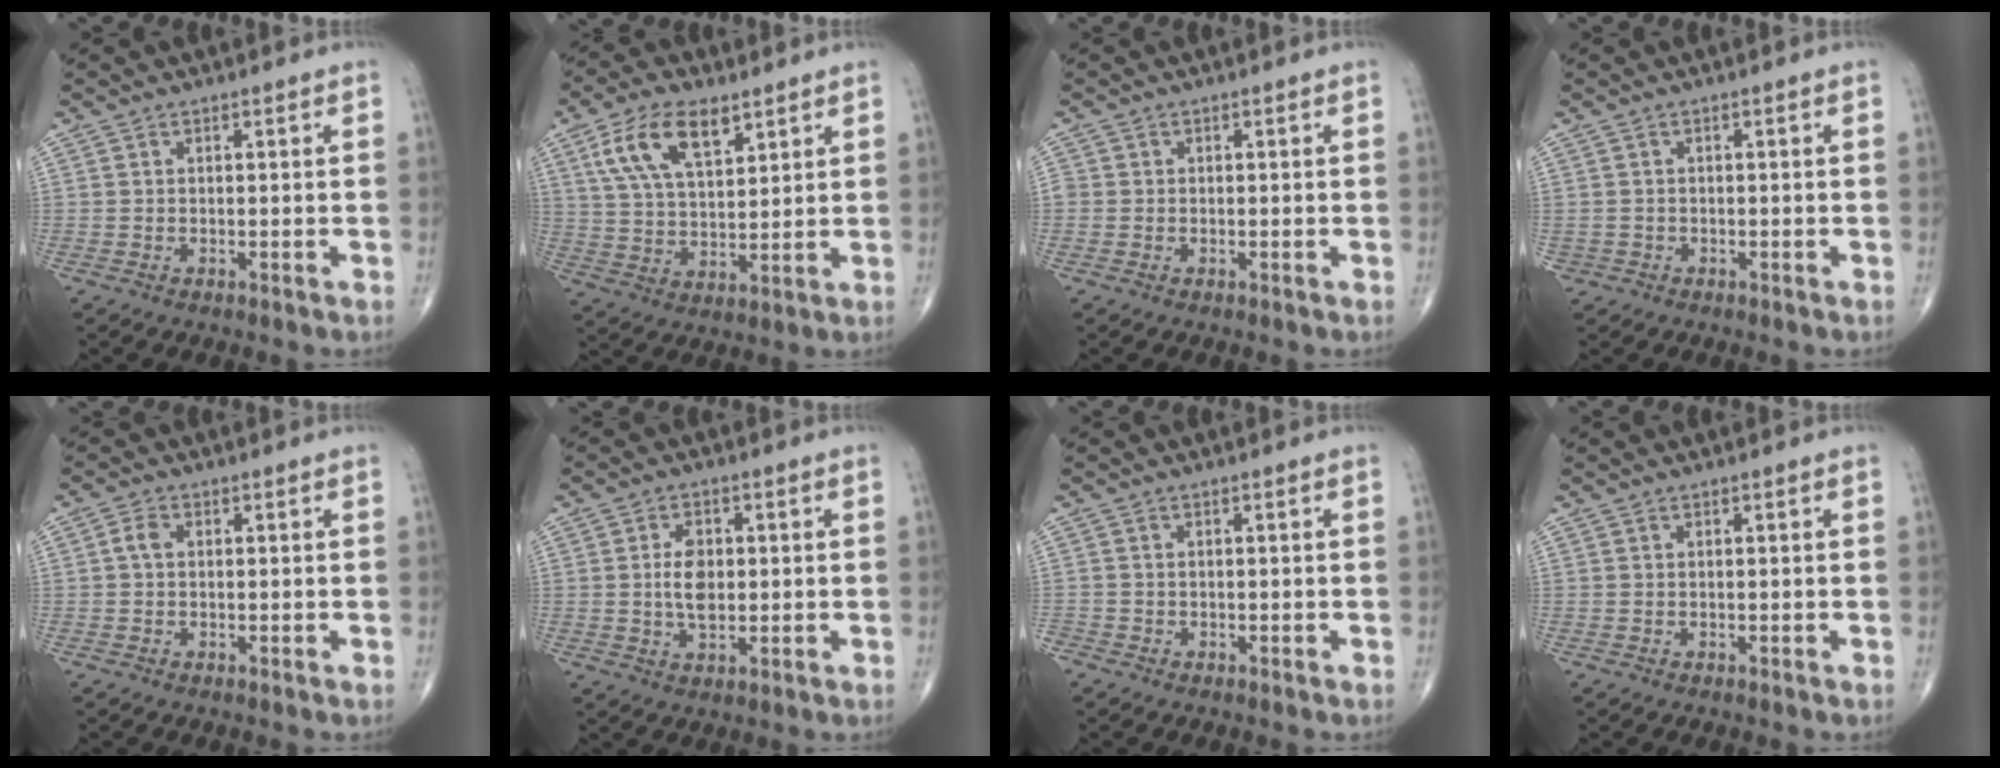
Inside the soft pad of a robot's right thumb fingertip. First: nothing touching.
{"total": 12.4, "force": [6.3, 6.0, 8.9], "torque": [-0.155, -0.015, 0.123]}
{"total": 1.3, "force": [-0.1, 1.2, 0.4], "torque": [0.002, 0.003, -0.002]}
{"total": 1.0, "force": [-0.4, 0.9, -0.1], "torque": [0.003, 0.005, -0.009]}
{"total": 2.2, "force": [0.2, 1.5, 1.5], "torque": [-0.028, 0.007, 0.000]}
{"total": 5.8, "force": [0.3, 3.6, 4.5], "torque": [-0.073, -0.003, 0.005]}
{"total": 1.3, "force": [-0.8, 1.0, 0.2], "torque": [-0.002, 0.003, -0.020]}
{"total": 0.0}